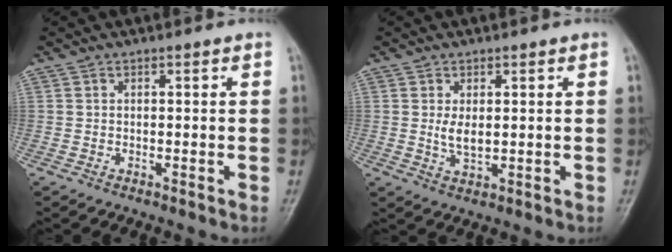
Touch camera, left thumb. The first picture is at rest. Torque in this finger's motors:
{"motor_torque": [0.02, 0.02, 0.22, -0.08, 0.01]}